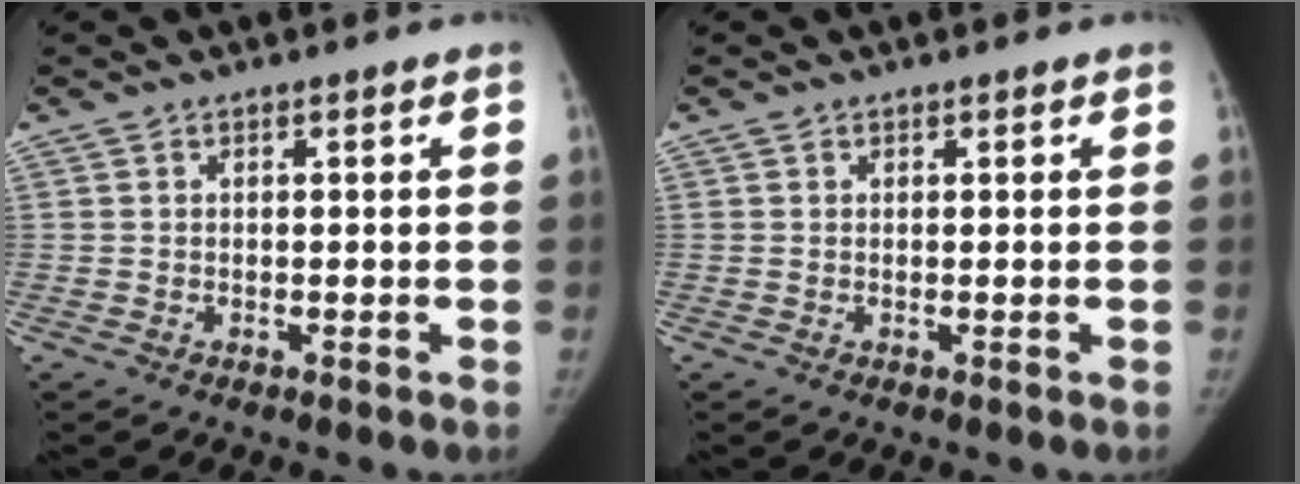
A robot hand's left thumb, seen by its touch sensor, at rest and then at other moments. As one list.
[{"total": 0.0}]